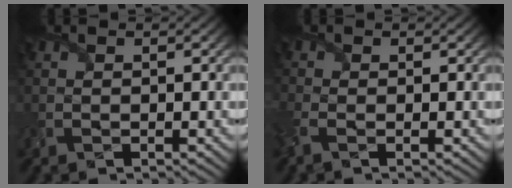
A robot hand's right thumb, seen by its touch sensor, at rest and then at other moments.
{"total": 2.9, "force": [-0.8, 1.9, 2.0], "torque": [-0.061, -0.007, -0.024]}